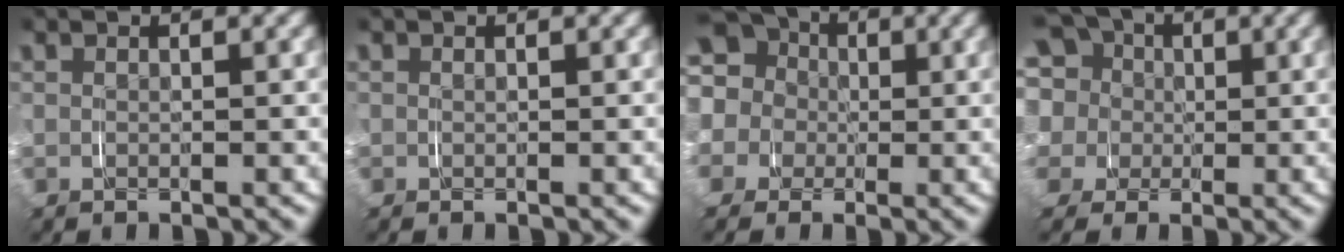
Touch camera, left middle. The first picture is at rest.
{"total": 0.0}
{"total": 14.9, "force": [2.5, 13.8, 5.2], "torque": [-0.141, -0.006, 0.011]}
{"total": 12.9, "force": [1.7, 11.9, 4.7], "torque": [-0.119, -0.017, 0.009]}